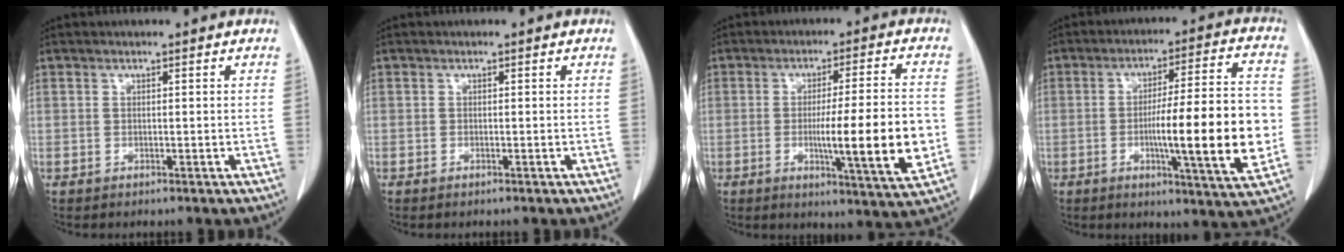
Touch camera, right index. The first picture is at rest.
{"total": 0.0}
{"total": 13.4, "force": [-2.4, -0.1, 13.1], "torque": [-0.201, -0.017, -0.038]}
{"total": 16.8, "force": [-2.7, 0.8, 16.5], "torque": [-0.250, 0.000, -0.042]}